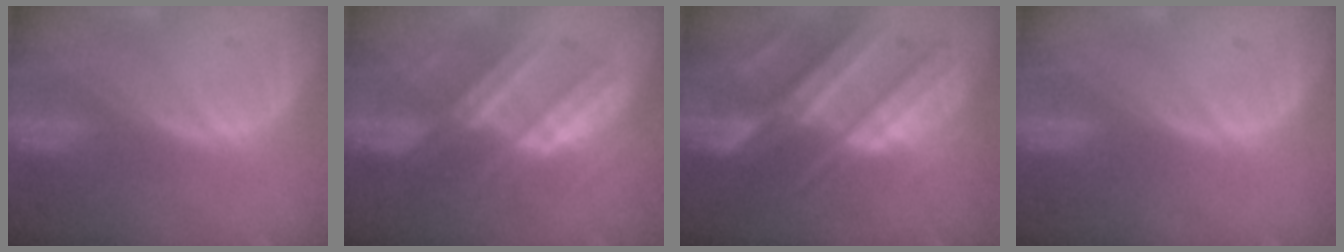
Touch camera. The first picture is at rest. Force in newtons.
{"total": 7.3, "press": 7.3, "slide": 1.0}
{"total": 10.6, "press": 9.4, "slide": 4.8}
{"total": 0.0}